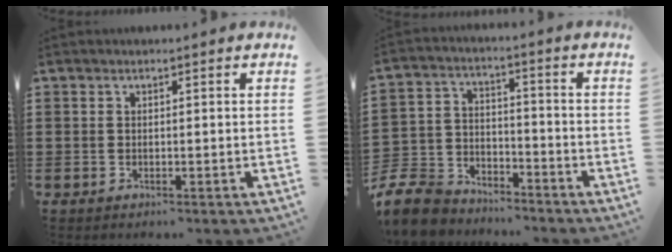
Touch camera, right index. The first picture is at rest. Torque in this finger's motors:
{"motor_torque": [0.07, 0.31, -0.60, -0.21]}